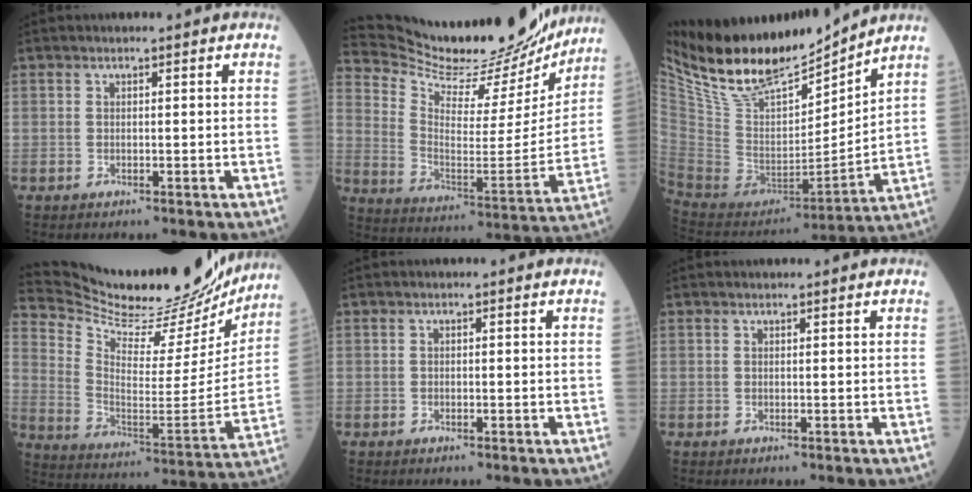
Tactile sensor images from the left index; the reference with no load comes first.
{"total": 25.2, "force": [23.6, 4.6, 7.5], "torque": [-0.130, -0.054, 0.336]}
{"total": 19.8, "force": [17.3, 4.2, 8.8], "torque": [-0.169, -0.018, 0.320]}
{"total": 26.6, "force": [24.5, 4.8, 9.0], "torque": [-0.152, -0.053, 0.349]}
{"total": 0.0}
{"total": 0.0}